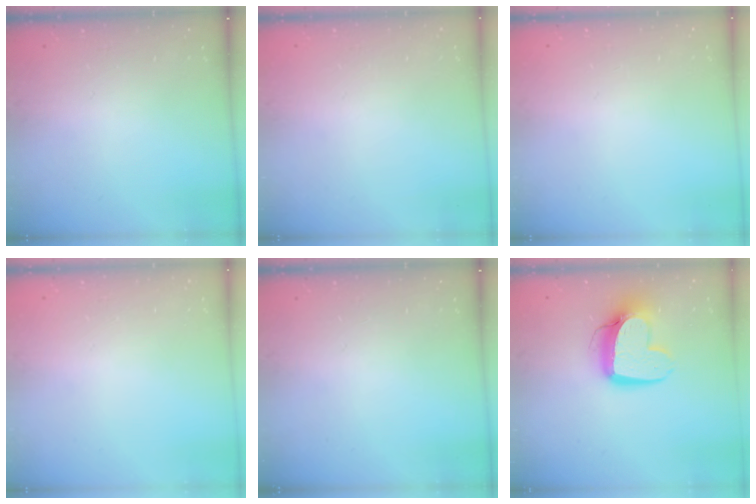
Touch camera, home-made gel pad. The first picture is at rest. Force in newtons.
{"total": 0.0}
{"total": 0.0}
{"total": 0.0}
{"total": 0.0}
{"total": 13.0, "press": 12.9, "slide": 1.4}